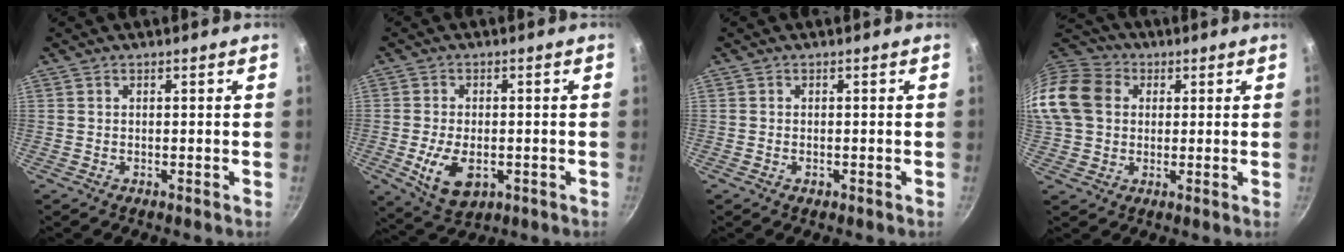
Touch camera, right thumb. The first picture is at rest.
{"total": 8.8, "force": [-2.1, 5.2, 6.8], "torque": [-0.120, -0.002, -0.026]}
{"total": 0.8, "force": [-0.4, 0.5, 0.5], "torque": [-0.008, 0.000, -0.006]}
{"total": 17.1, "force": [2.9, 13.9, 9.4], "torque": [-0.187, 0.032, 0.041]}